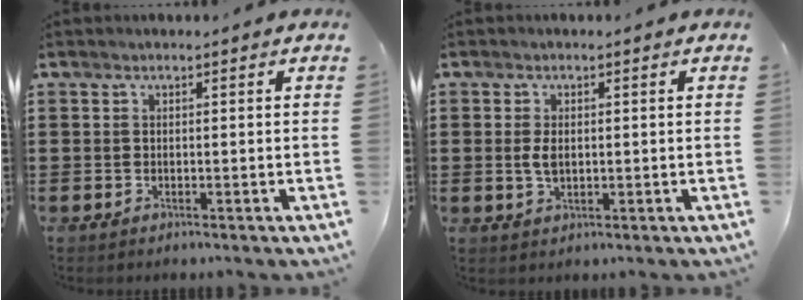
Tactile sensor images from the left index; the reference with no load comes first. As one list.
[{"total": 2.7, "force": [0.2, 1.4, 2.3], "torque": [-0.062, -0.002, -0.002]}]